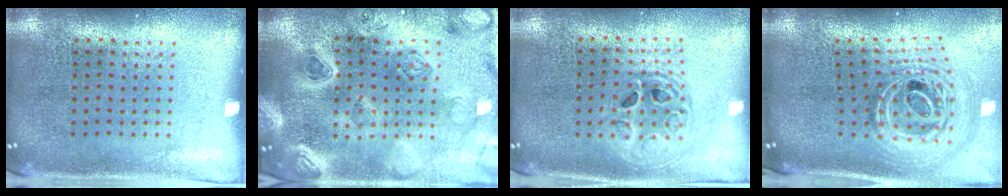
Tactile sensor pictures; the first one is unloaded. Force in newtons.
{"total": 5.0, "press": 4.3, "slide": 2.7}
{"total": 1.7, "press": 1.4, "slide": 0.9}
{"total": 3.0, "press": 2.0, "slide": 2.2}